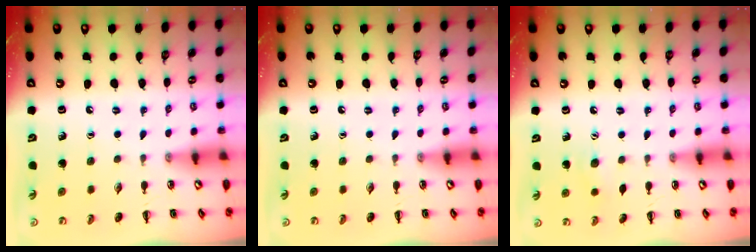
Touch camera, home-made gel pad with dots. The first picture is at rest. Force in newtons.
{"total": 0.0}
{"total": 6.0, "press": 5.8, "slide": 1.2}